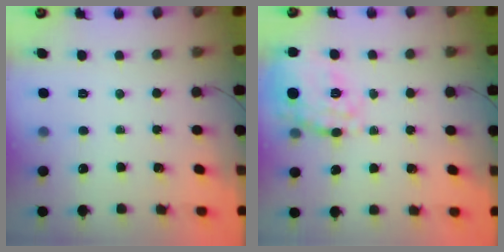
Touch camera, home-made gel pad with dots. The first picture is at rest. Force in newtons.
{"total": 20.3, "press": 20.2, "slide": 1.8}